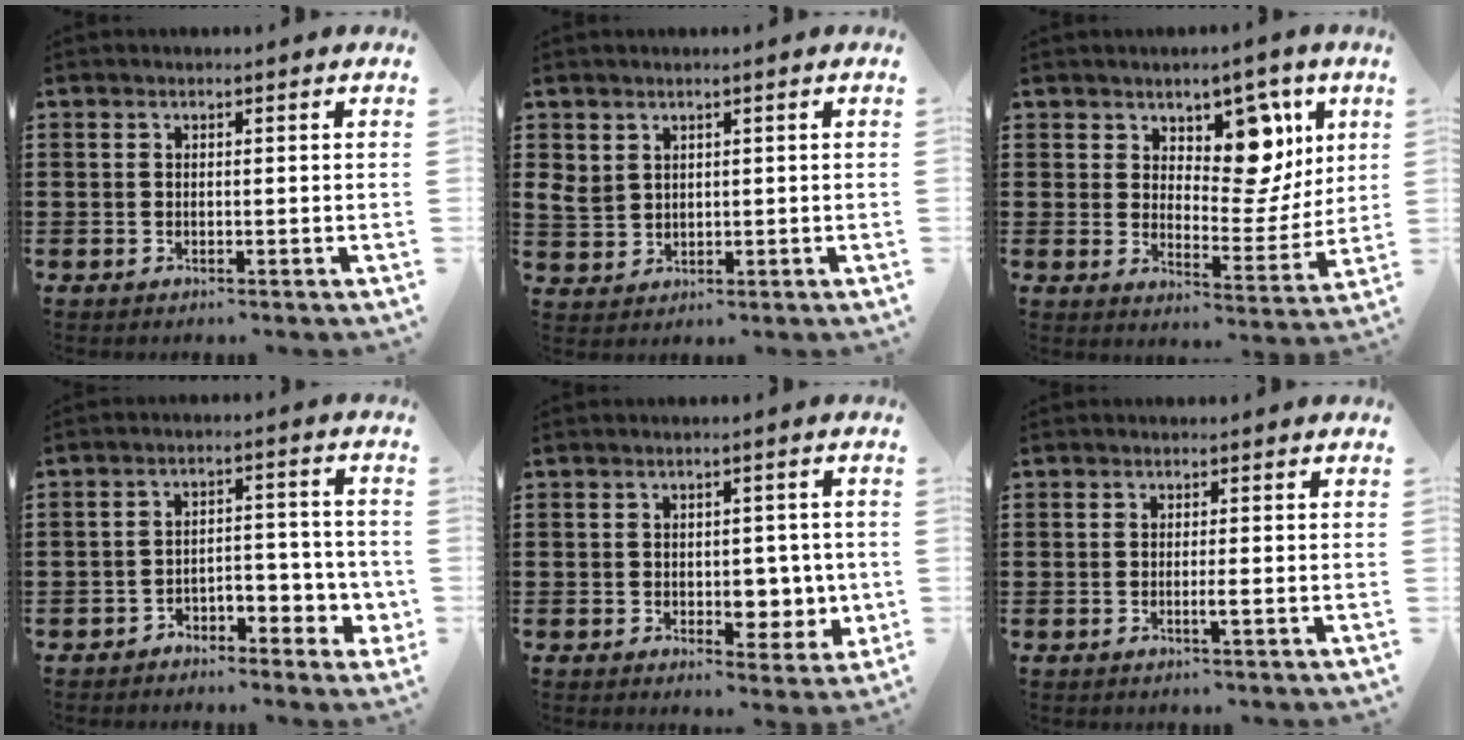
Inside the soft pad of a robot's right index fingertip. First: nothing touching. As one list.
[{"total": 3.1, "force": [1.7, 2.4, 1.1], "torque": [-0.039, 0.006, 0.031]}, {"total": 9.6, "force": [5.5, 5.7, 5.5], "torque": [-0.085, -0.031, 0.092]}, {"total": 4.0, "force": [-2.7, 2.3, 1.8], "torque": [-0.035, 0.010, -0.053]}, {"total": 4.8, "force": [-0.2, 3.6, 3.2], "torque": [-0.034, -0.003, -0.010]}, {"total": 1.4, "force": [-0.5, -0.1, 1.3], "torque": [-0.022, -0.004, -0.009]}]